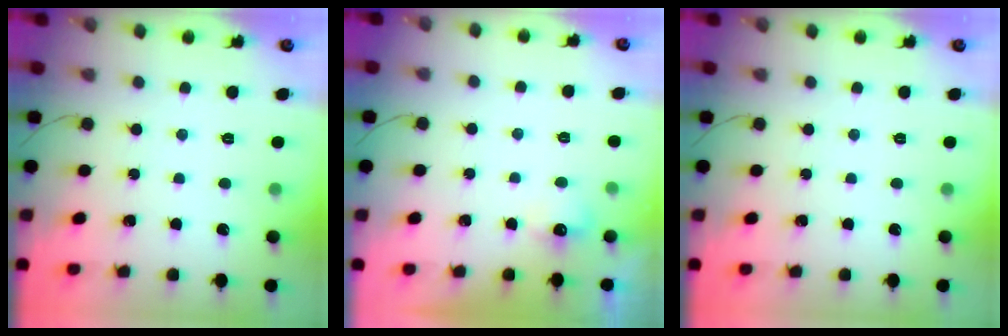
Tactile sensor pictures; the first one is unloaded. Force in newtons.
{"total": 4.8, "press": 4.3, "slide": 2.3}
{"total": 0.0}